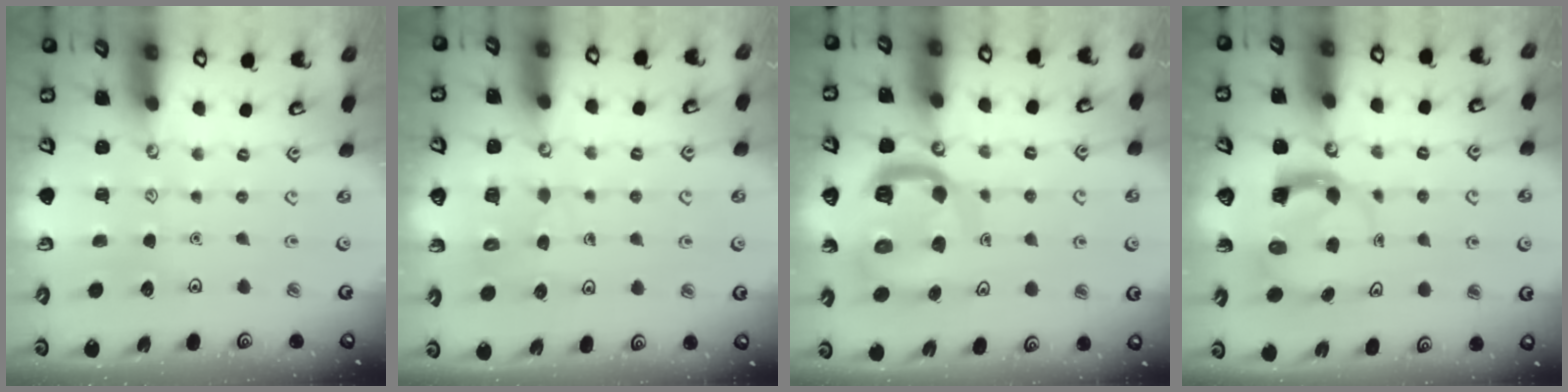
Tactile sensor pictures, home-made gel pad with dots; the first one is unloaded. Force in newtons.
{"total": 5.3, "press": 5.3, "slide": 0.5}
{"total": 13.4, "press": 13.3, "slide": 1.6}
{"total": 3.6, "press": 3.6, "slide": 0.5}